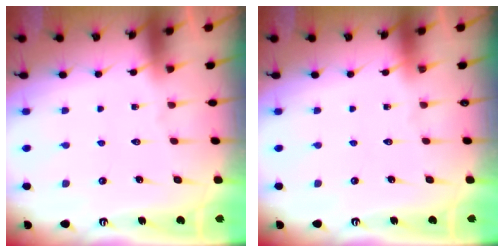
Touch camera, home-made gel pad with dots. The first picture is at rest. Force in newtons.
{"total": 0.0}